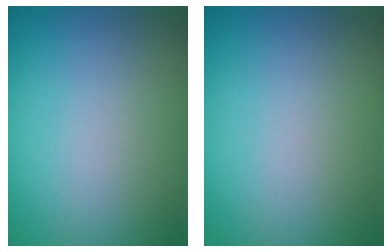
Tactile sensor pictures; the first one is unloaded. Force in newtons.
{"total": 0.0}